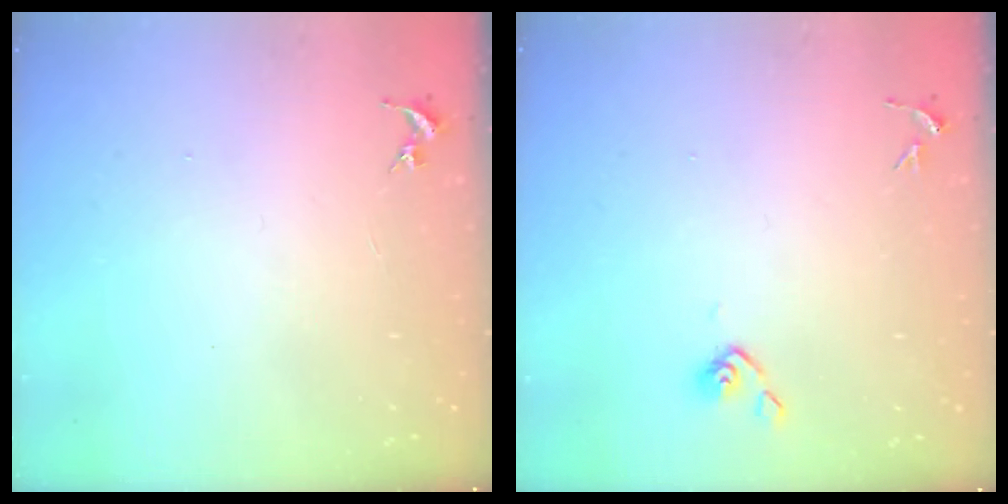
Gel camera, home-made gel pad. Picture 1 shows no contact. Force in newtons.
{"total": 3.9, "press": 3.8, "slide": 0.8}